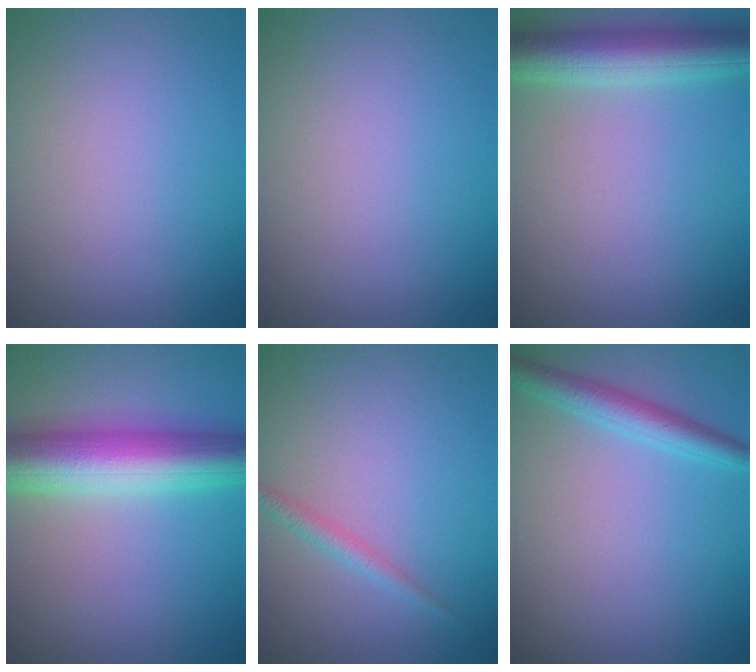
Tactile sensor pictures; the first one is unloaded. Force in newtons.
{"total": 0.0}
{"total": 5.9, "press": 5.9, "slide": 0.2}
{"total": 9.4, "press": 9.4, "slide": 0.3}
{"total": 1.4, "press": 1.4, "slide": 0.0}
{"total": 3.1, "press": 3.1, "slide": 0.2}